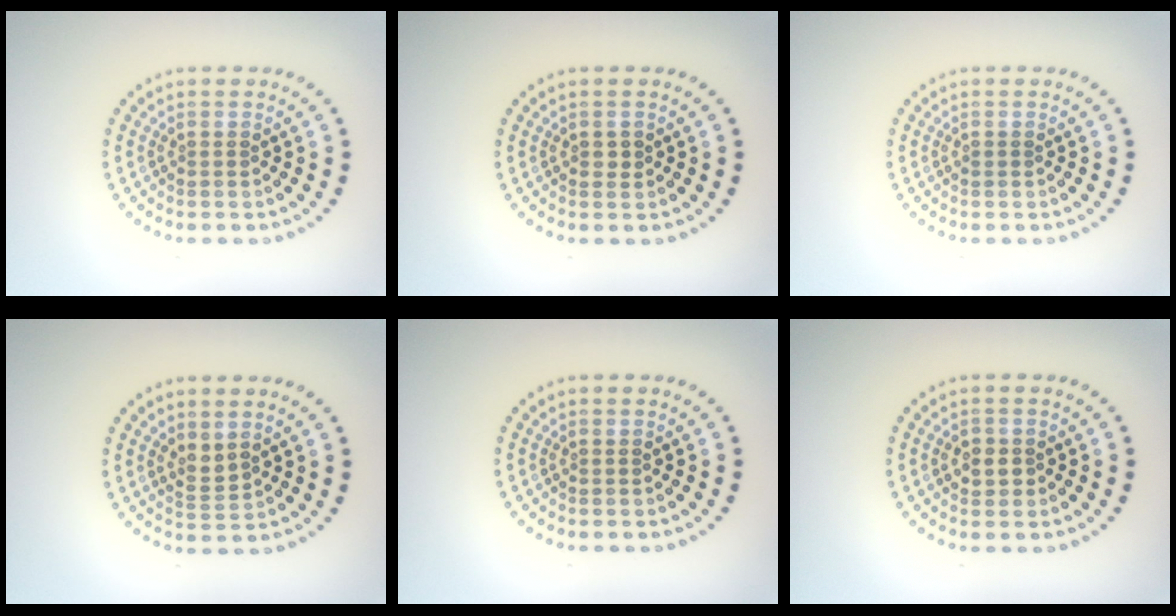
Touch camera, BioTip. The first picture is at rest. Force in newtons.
{"total": 0.7, "press": 0.7, "slide": 0.0}
{"total": 0.5, "press": 0.4, "slide": 0.3}
{"total": 1.4, "press": 1.2, "slide": 0.8}
{"total": 0.0}
{"total": 1.4, "press": 1.4, "slide": 0.4}